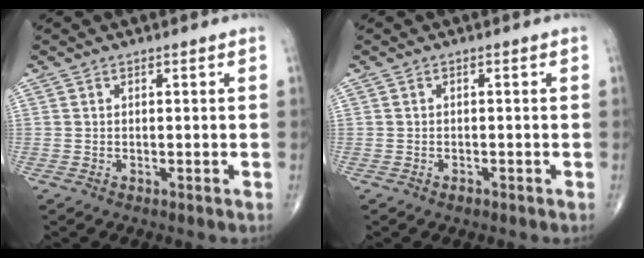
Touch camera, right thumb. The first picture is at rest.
{"total": 0.9, "force": [-0.6, 0.5, 0.4], "torque": [-0.005, 0.002, -0.010]}